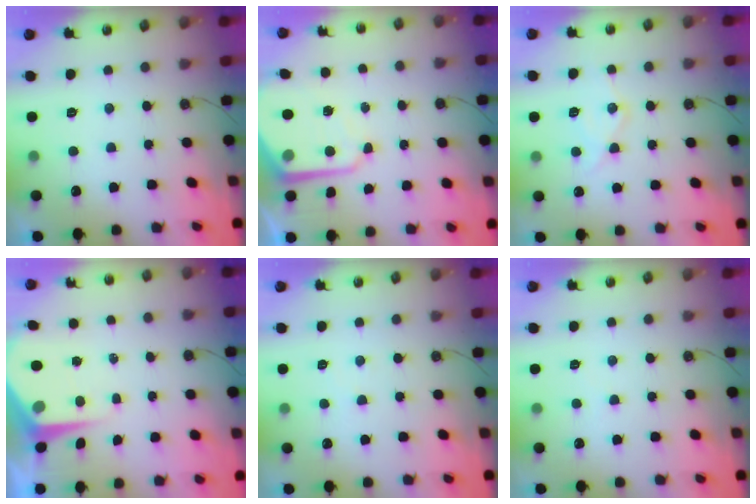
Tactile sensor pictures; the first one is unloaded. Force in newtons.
{"total": 9.7, "press": 9.7, "slide": 0.7}
{"total": 11.8, "press": 11.7, "slide": 1.2}
{"total": 6.7, "press": 6.7, "slide": 0.6}
{"total": 2.6, "press": 2.6, "slide": 0.4}
{"total": 2.1, "press": 2.0, "slide": 0.4}